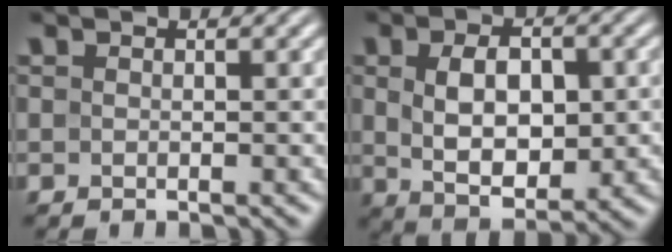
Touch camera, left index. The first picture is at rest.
{"total": 6.9, "force": [0.2, 4.1, 5.5], "torque": [-0.102, -0.006, 0.008]}